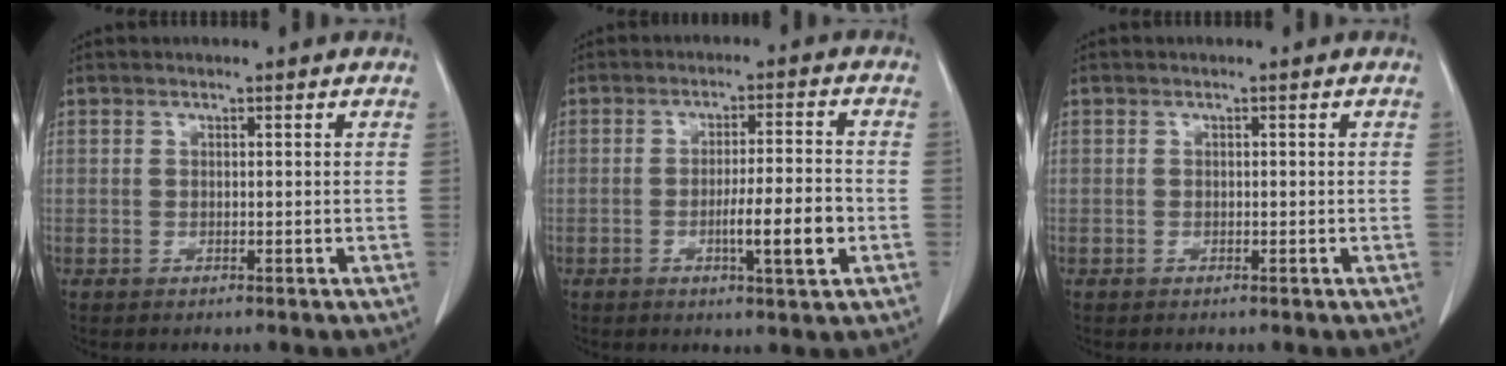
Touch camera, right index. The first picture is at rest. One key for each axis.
{"total": 7.1, "fx": -2.1, "fy": 0.2, "fz": 6.8, "tx": -0.106, "ty": -0.007, "tz": -0.033}
{"total": 0.0}